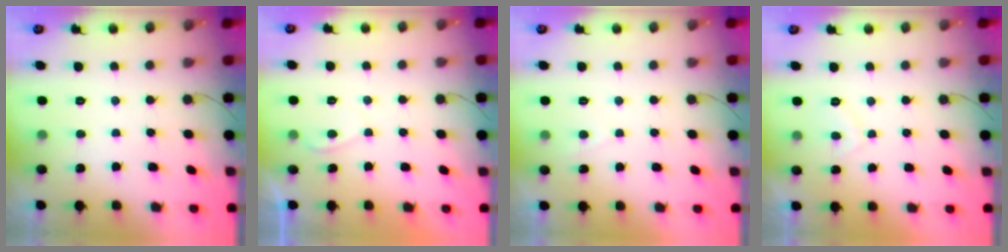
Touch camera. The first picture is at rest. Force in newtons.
{"total": 1.2, "press": 1.0, "slide": 0.6}
{"total": 2.3, "press": 2.3, "slide": 0.4}
{"total": 1.7, "press": 1.6, "slide": 0.7}